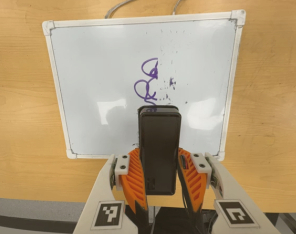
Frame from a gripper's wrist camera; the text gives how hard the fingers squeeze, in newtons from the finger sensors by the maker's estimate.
{"total": 9.6, "left": 7.5, "right": 11.6}